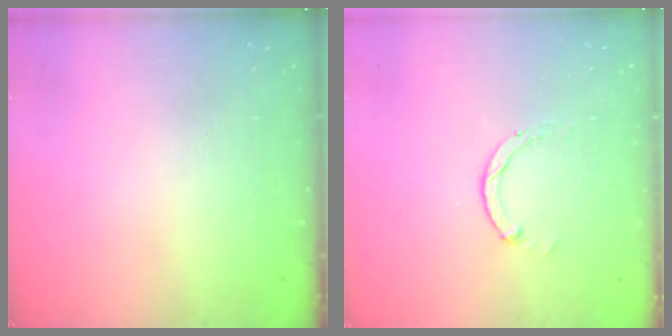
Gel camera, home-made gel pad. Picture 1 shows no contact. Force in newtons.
{"total": 1.3, "press": 1.2, "slide": 0.2}